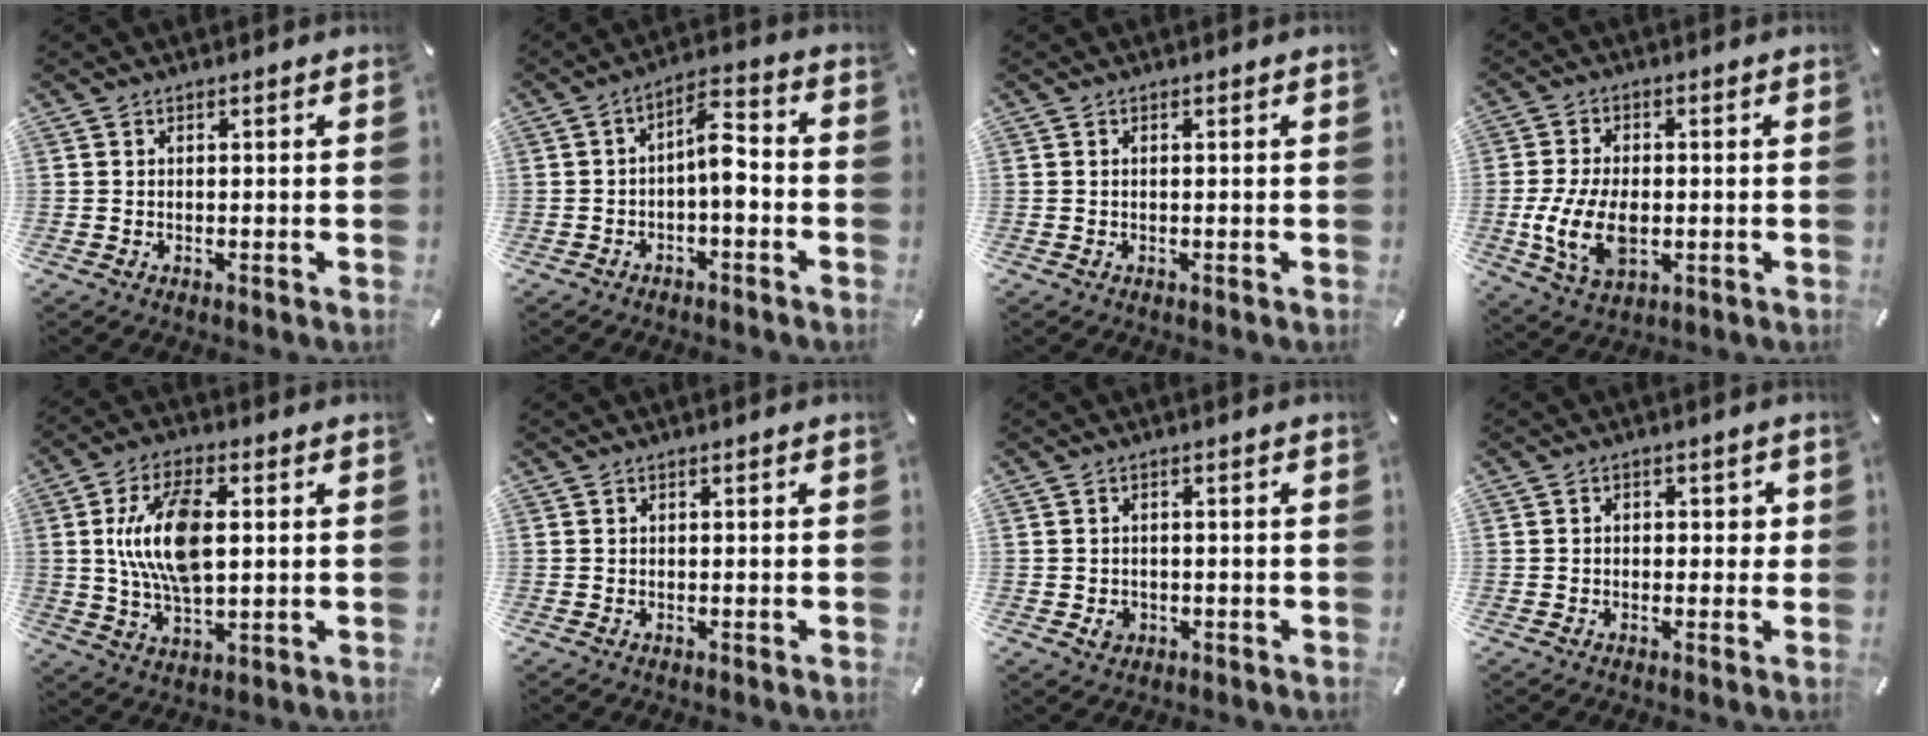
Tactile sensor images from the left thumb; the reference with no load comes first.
{"total": 8.0, "force": [-1.5, 3.5, 7.1], "torque": [-0.115, 0.015, -0.030]}
{"total": 0.0}
{"total": 11.4, "force": [-1.7, 7.1, 8.8], "torque": [-0.194, -0.003, -0.025]}
{"total": 14.4, "force": [2.3, 7.4, 12.1], "torque": [-0.249, -0.007, 0.034]}
{"total": 0.0}
{"total": 2.4, "force": [-0.7, 2.1, 0.9], "torque": [-0.009, 0.000, -0.013]}
{"total": 2.1, "force": [-0.4, 1.6, 1.2], "torque": [-0.015, 0.006, -0.013]}